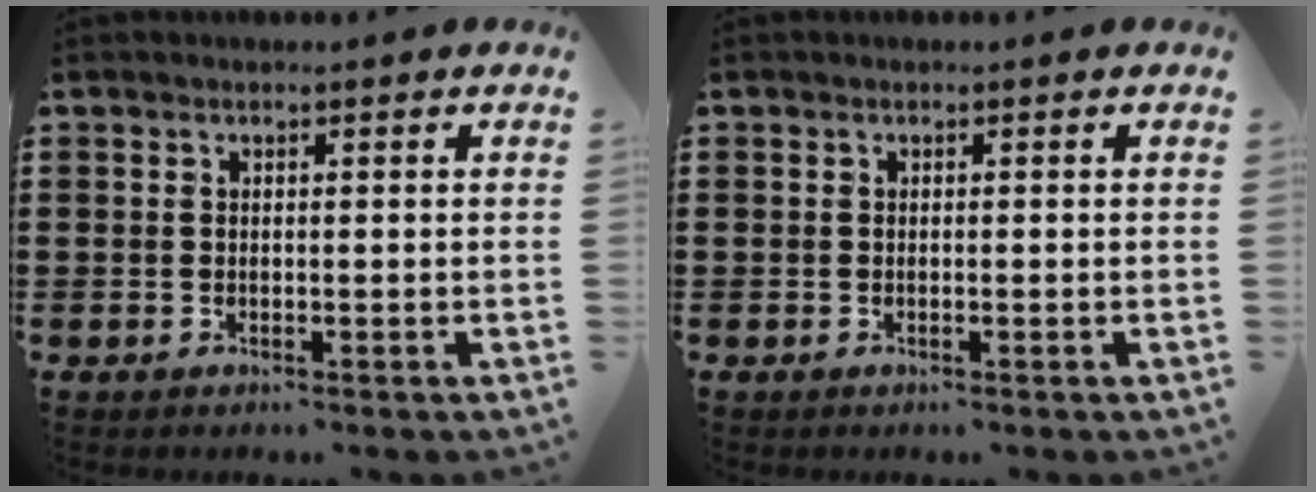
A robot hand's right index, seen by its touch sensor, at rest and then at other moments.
{"total": 0.0}